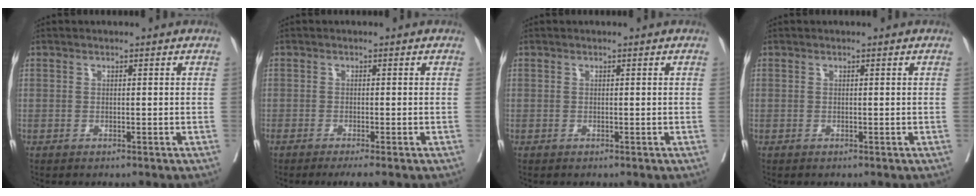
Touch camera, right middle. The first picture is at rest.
{"total": 2.8, "force": [-2.1, -0.1, 1.8], "torque": [-0.024, -0.008, -0.035]}
{"total": 0.0}
{"total": 0.0}